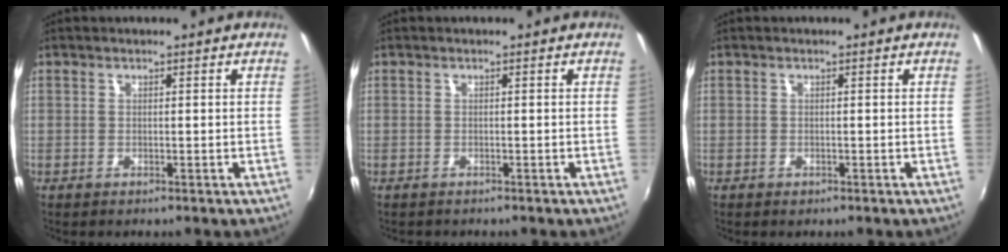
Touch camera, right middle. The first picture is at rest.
{"total": 0.5, "force": [-0.5, 0.3, 0.0], "torque": [-0.003, 0.000, -0.007]}
{"total": 0.6, "force": [-0.4, 0.4, 0.1], "torque": [-0.001, -0.003, -0.007]}